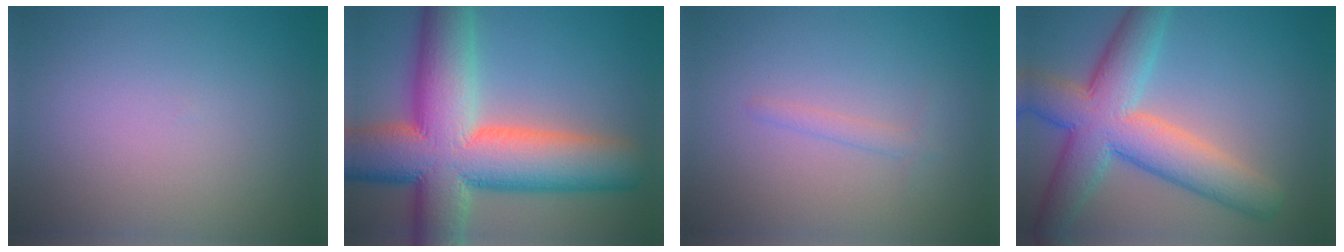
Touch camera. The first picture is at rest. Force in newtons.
{"total": 15.7, "press": 15.7, "slide": 1.1}
{"total": 1.0, "press": 1.0, "slide": 0.0}
{"total": 9.0, "press": 9.0, "slide": 0.4}